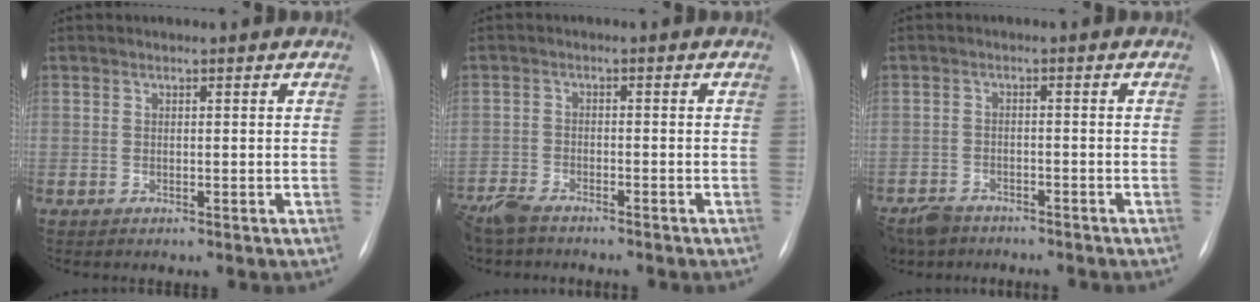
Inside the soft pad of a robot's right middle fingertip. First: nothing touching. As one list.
[{"total": 6.8, "force": [-5.9, 1.9, 2.8], "torque": [-0.052, -0.017, -0.103]}, {"total": 7.3, "force": [-6.3, 3.0, 2.1], "torque": [-0.042, -0.014, -0.107]}]